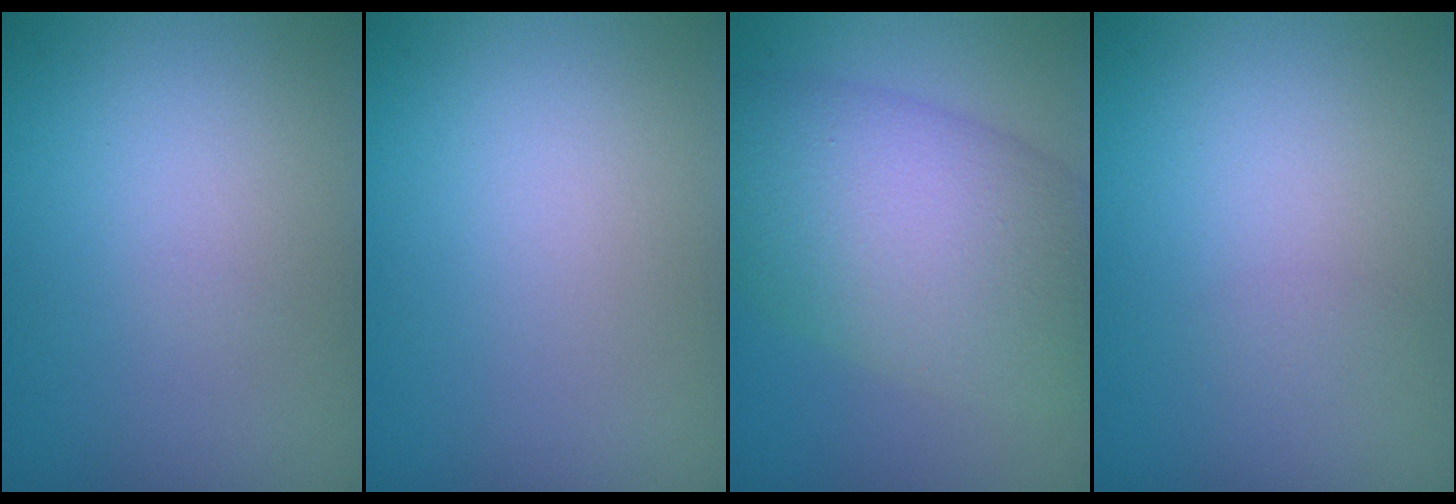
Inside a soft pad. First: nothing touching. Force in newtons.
{"total": 0.0}
{"total": 10.5, "press": 10.5, "slide": 0.6}
{"total": 0.6, "press": 0.6, "slide": 0.0}